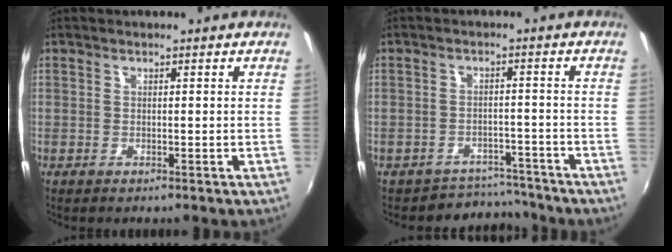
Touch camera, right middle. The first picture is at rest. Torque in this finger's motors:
{"motor_torque": [0.23, -0.41, -0.02, -0.01]}